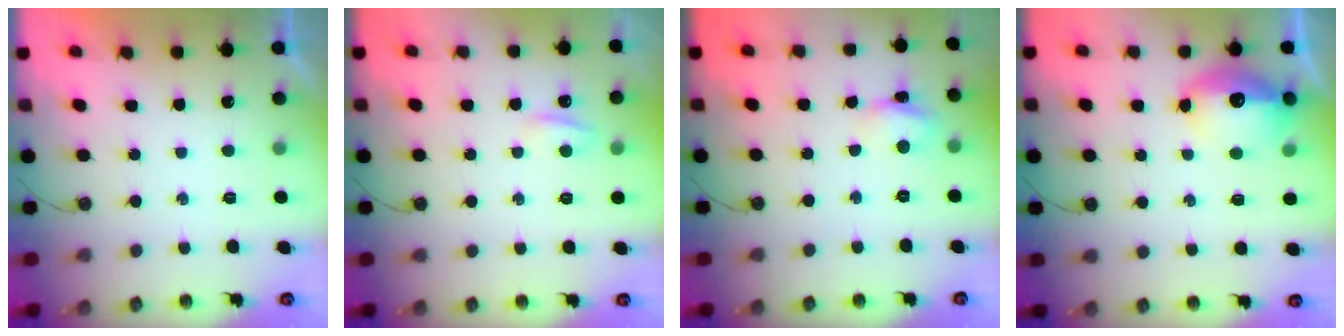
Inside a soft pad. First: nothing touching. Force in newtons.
{"total": 4.1, "press": 4.1, "slide": 0.6}
{"total": 4.6, "press": 4.6, "slide": 0.4}
{"total": 13.0, "press": 13.0, "slide": 1.1}